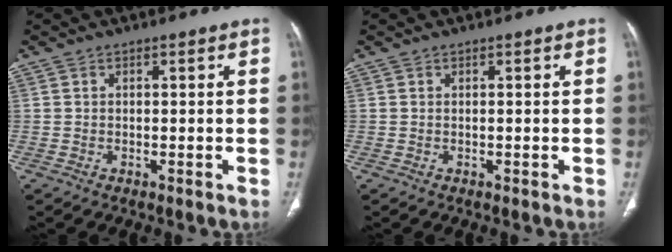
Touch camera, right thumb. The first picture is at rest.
{"total": 0.0}